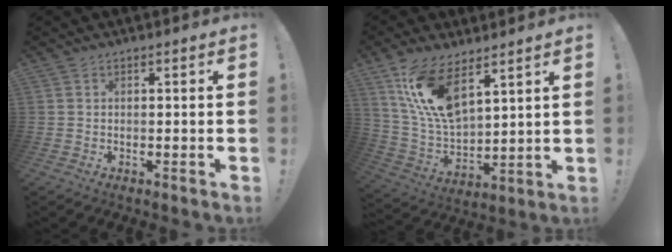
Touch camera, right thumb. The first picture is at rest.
{"total": 15.2, "force": [9.6, 6.4, 9.8], "torque": [-0.207, -0.055, 0.178]}